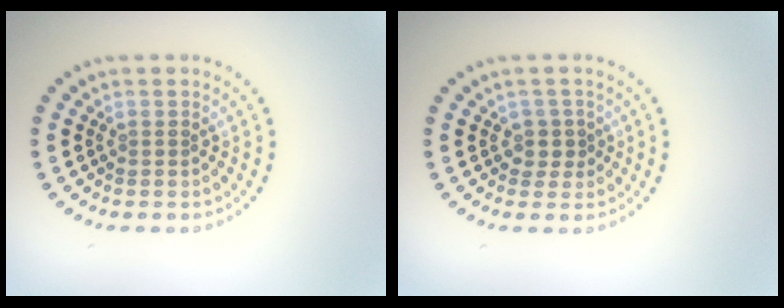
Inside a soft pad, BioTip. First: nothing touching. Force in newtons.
{"total": 1.5, "press": 1.0, "slide": 1.1}